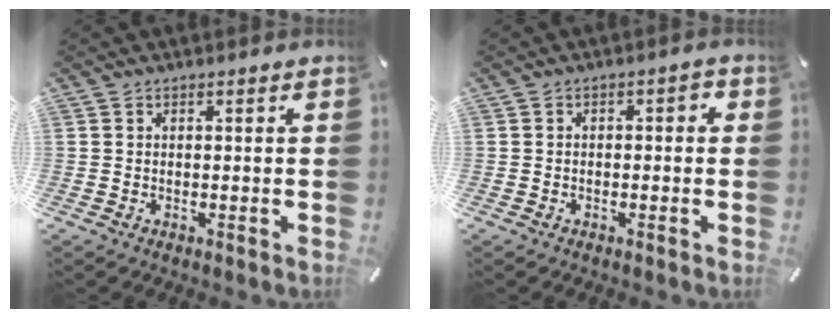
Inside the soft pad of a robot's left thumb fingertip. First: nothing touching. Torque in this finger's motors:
{"motor_torque": [0.04, -0.07, 0.06, 0.45, -0.08]}